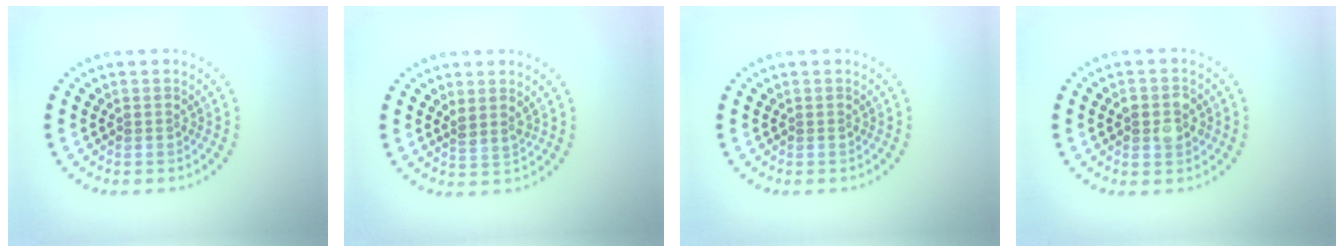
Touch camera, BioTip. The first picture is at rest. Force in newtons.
{"total": 1.5, "press": 1.2, "slide": 0.9}
{"total": 0.0}
{"total": 2.7, "press": 2.7, "slide": 0.1}